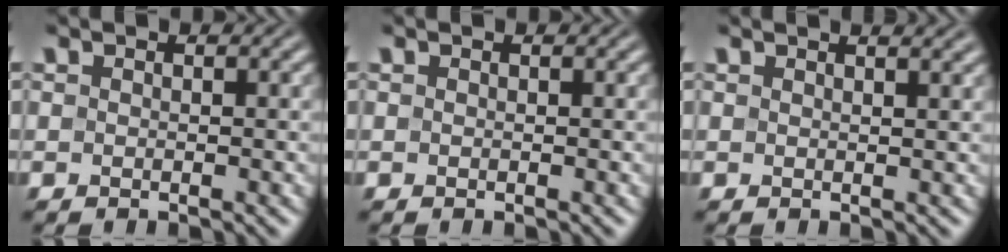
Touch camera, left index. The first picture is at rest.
{"total": 0.0}
{"total": 2.9, "force": [2.1, 1.1, 1.5], "torque": [0.003, 0.014, -0.001]}